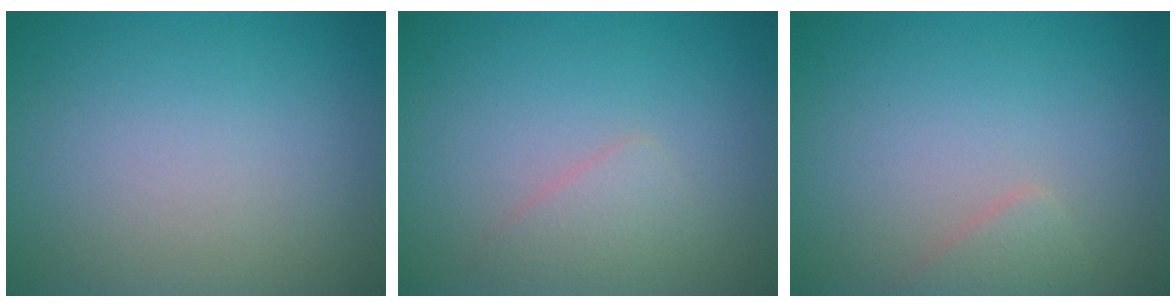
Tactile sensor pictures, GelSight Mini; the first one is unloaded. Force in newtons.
{"total": 1.7, "press": 1.7, "slide": 0.1}
{"total": 1.3, "press": 1.3, "slide": 0.1}